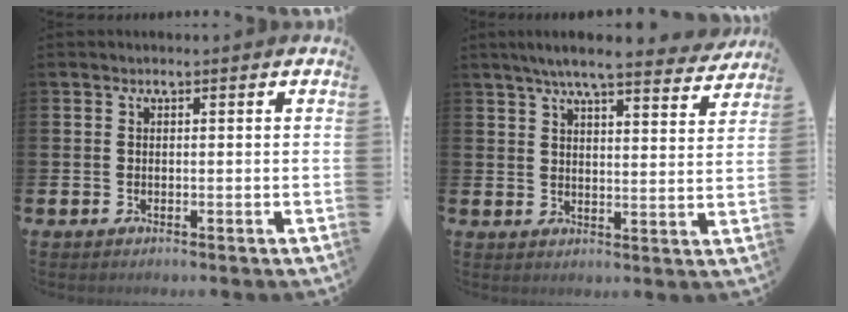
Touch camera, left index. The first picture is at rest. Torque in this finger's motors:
{"motor_torque": [1.07, -1.07, 0.67, 0.21]}